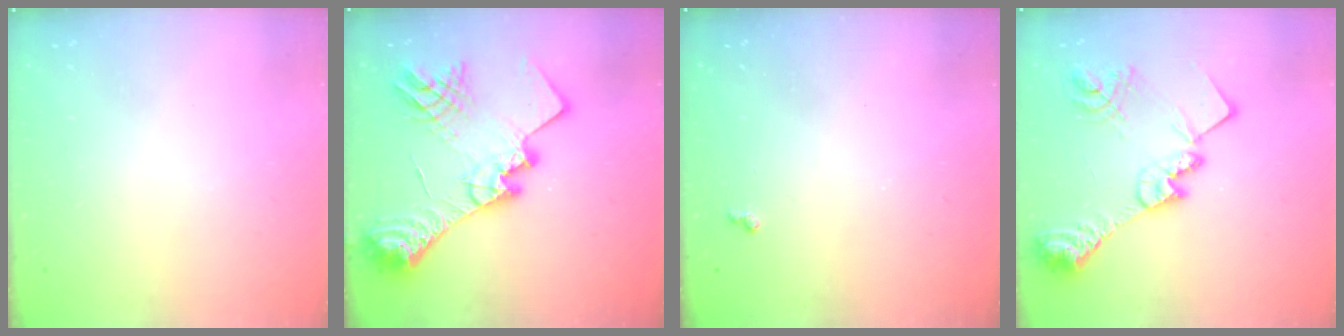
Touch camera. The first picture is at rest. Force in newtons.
{"total": 28.3, "press": 28.2, "slide": 2.8}
{"total": 3.9, "press": 3.9, "slide": 0.6}
{"total": 20.0, "press": 20.0, "slide": 1.4}